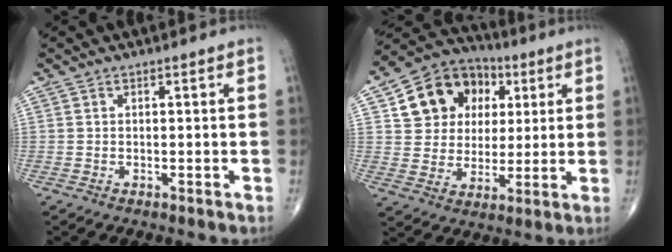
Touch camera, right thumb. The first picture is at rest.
{"total": 15.2, "force": [4.8, 12.7, 6.8], "torque": [-0.074, 0.007, 0.082]}